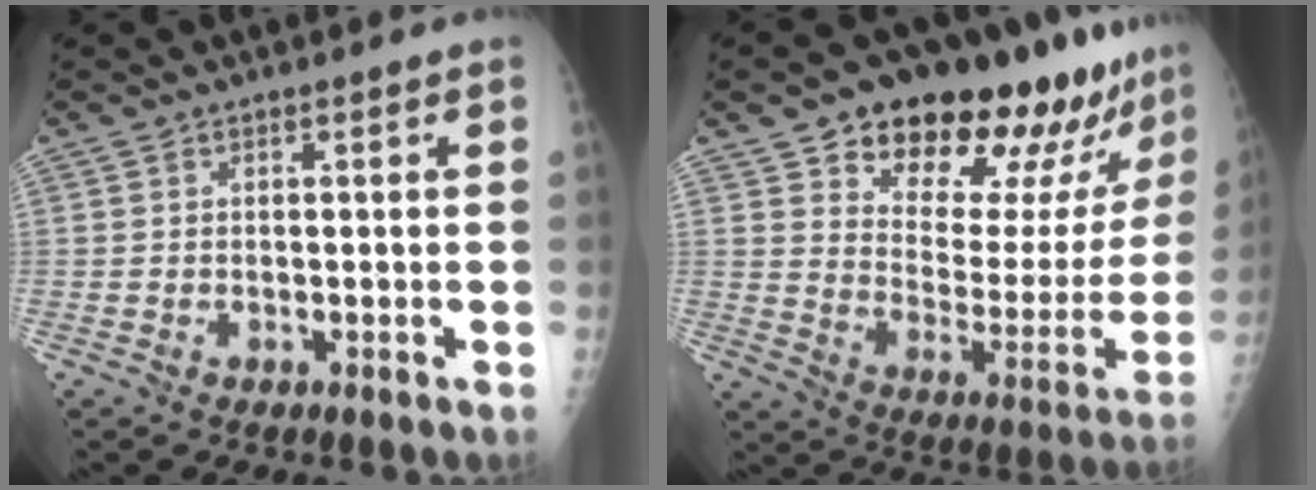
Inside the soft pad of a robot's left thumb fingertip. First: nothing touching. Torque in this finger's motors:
{"motor_torque": [0.52, 0.86, 1.39, -1.37, 0.12]}